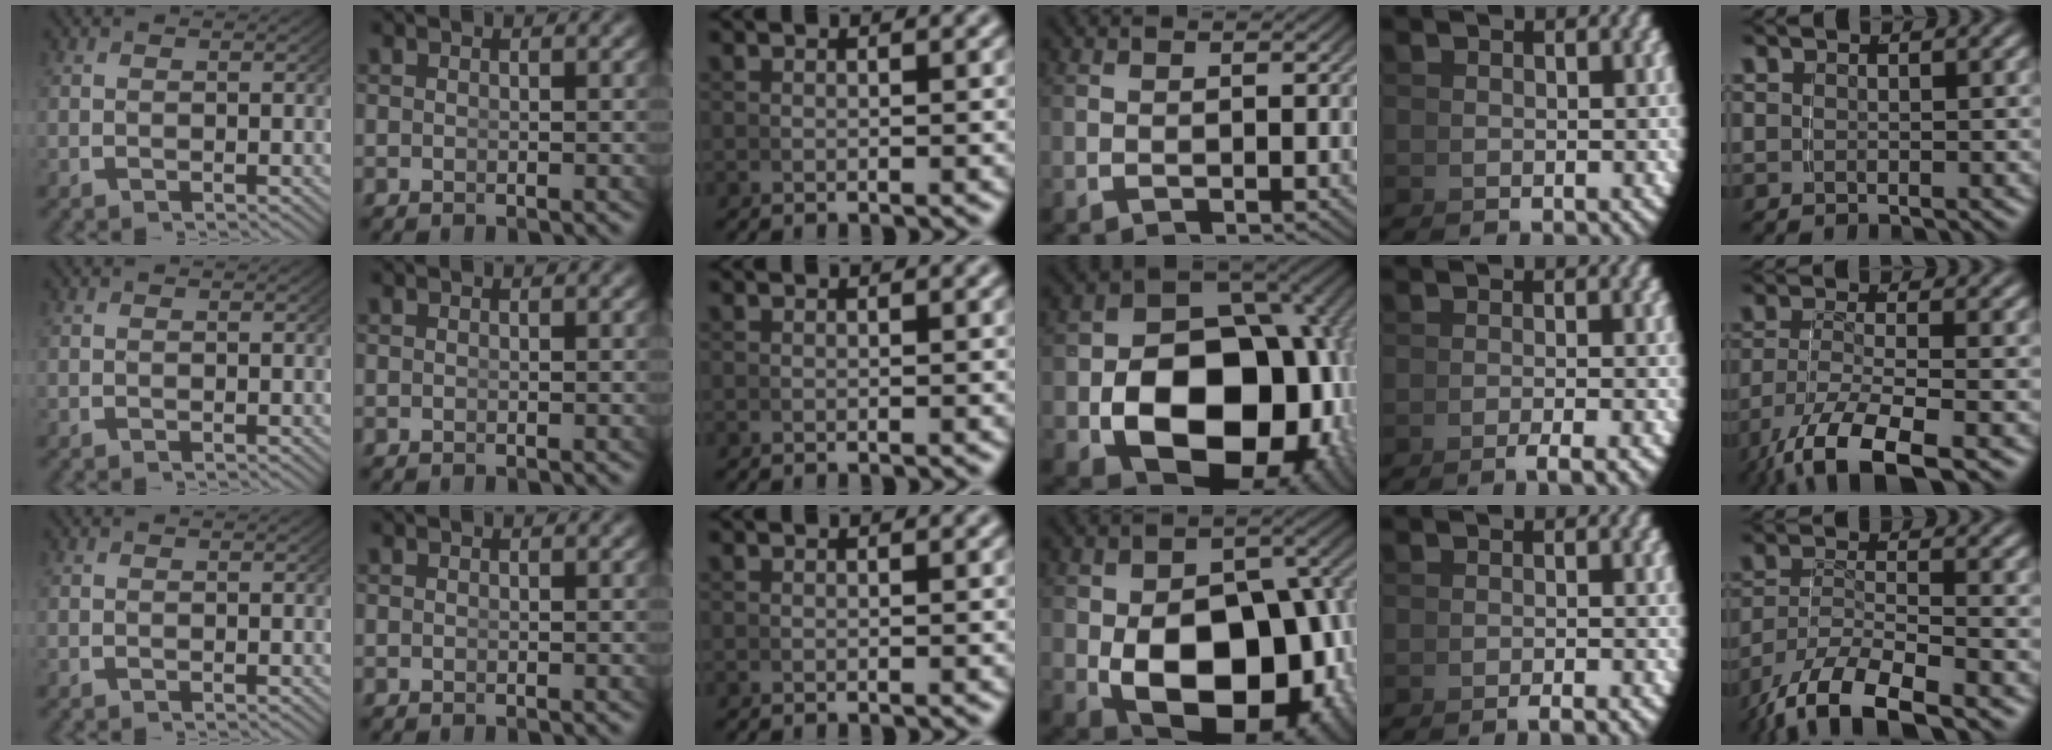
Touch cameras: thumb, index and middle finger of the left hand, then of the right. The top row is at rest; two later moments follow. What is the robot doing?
{"motion": "grasp_and_lifting", "object": "photo album"}